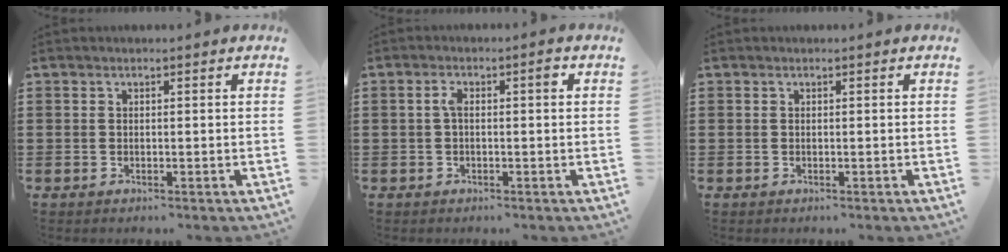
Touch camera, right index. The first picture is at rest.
{"total": 2.8, "force": [0.1, 0.7, 2.7], "torque": [-0.043, 0.002, -0.003]}
{"total": 0.0}